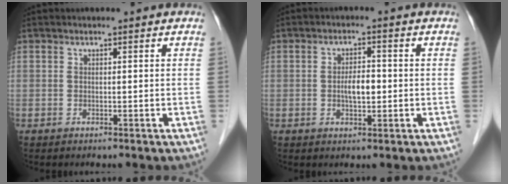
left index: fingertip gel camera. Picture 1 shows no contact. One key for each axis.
{"total": 3.7, "fx": -0.4, "fy": 1.5, "fz": 3.3, "tx": -0.062, "ty": 0.002, "tz": -0.007}